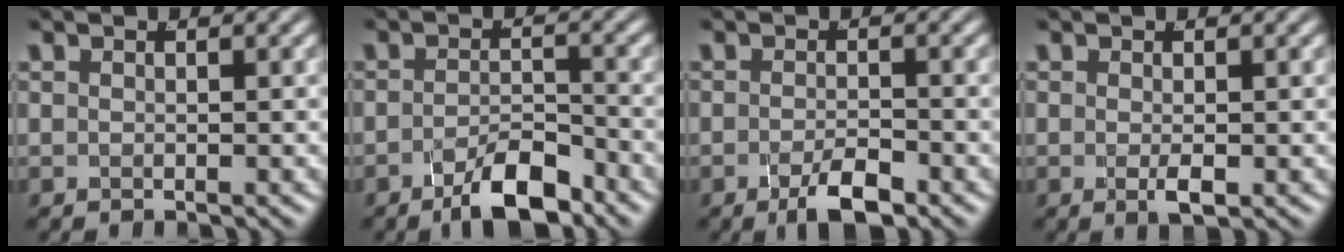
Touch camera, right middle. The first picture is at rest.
{"total": 4.4, "force": [-3.5, 0.9, 2.5], "torque": [-0.025, -0.005, -0.061]}
{"total": 3.2, "force": [-2.2, 0.6, 2.3], "torque": [-0.035, -0.007, -0.038]}
{"total": 1.3, "force": [-0.3, 0.2, 1.3], "torque": [-0.024, -0.005, -0.004]}